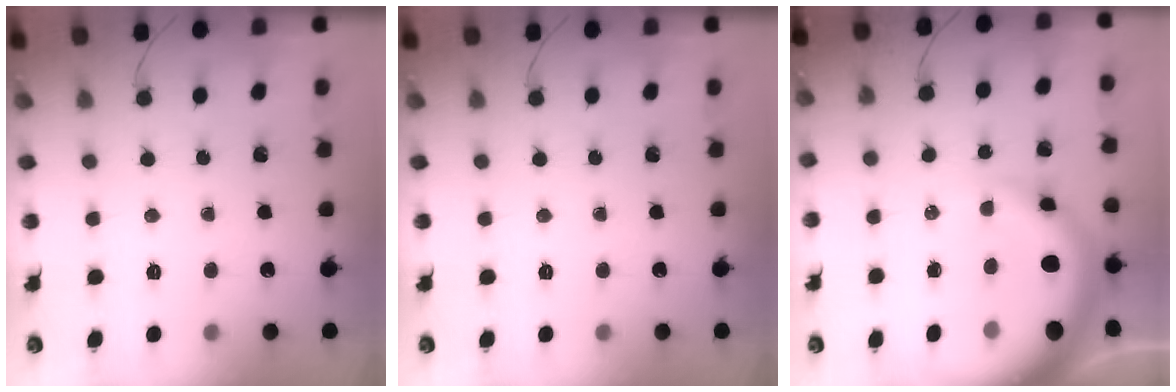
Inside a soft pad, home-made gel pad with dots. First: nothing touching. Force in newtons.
{"total": 0.0}
{"total": 11.4, "press": 10.9, "slide": 3.1}